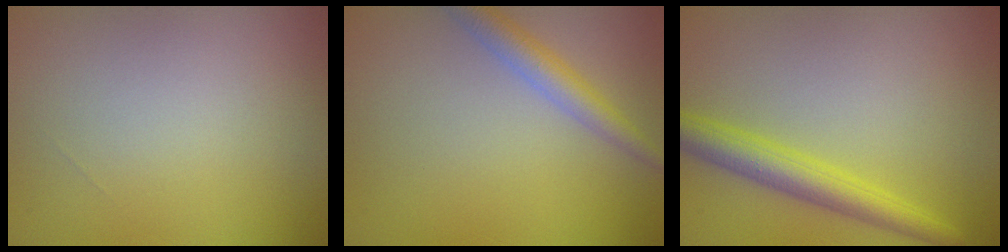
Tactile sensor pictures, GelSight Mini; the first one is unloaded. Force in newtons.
{"total": 2.8, "press": 2.8, "slide": 0.2}
{"total": 3.8, "press": 3.8, "slide": 0.1}